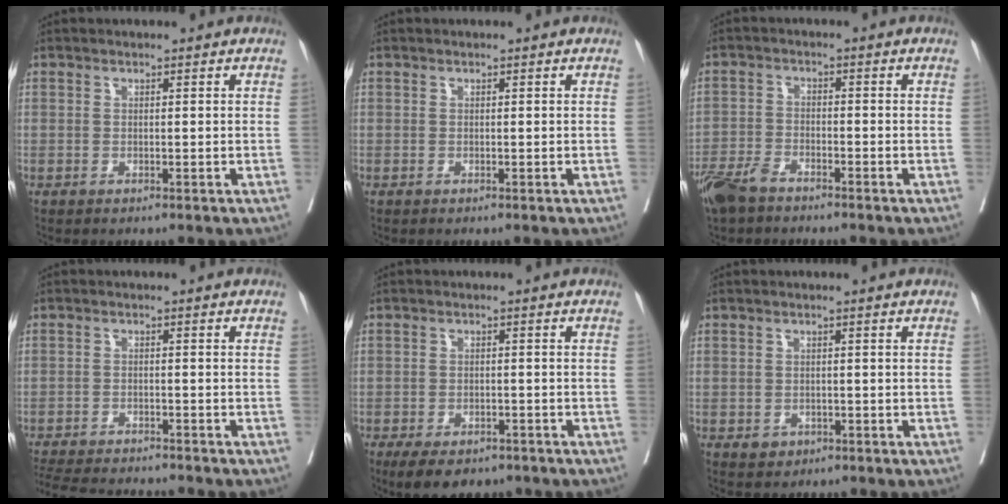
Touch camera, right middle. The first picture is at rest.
{"total": 0.0}
{"total": 6.0, "force": [-4.9, 1.9, 2.9], "torque": [-0.059, -0.009, -0.094]}
{"total": 12.1, "force": [-11.1, 1.6, 4.4], "torque": [-0.072, -0.014, -0.160]}
{"total": 8.4, "force": [-6.3, 3.8, 4.1], "torque": [-0.053, -0.001, -0.090]}
{"total": 1.9, "force": [-1.0, 1.6, 0.6], "torque": [-0.006, 0.004, -0.008]}